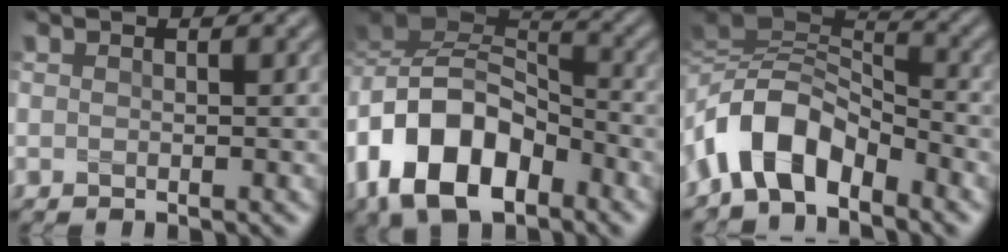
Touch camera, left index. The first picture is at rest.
{"total": 12.0, "force": [-5.3, 7.2, 8.0], "torque": [-0.159, 0.001, -0.111]}
{"total": 7.3, "force": [-3.7, 3.8, 4.9], "torque": [-0.085, 0.017, -0.078]}